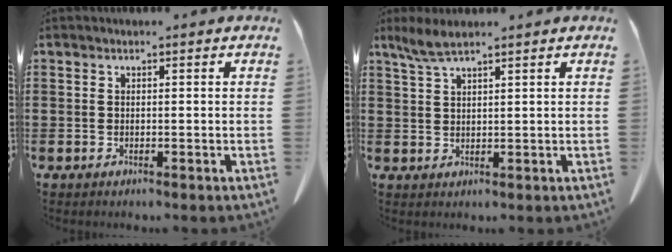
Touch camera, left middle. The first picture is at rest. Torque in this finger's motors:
{"motor_torque": [0.25, -0.03, 0.09, 0.03]}